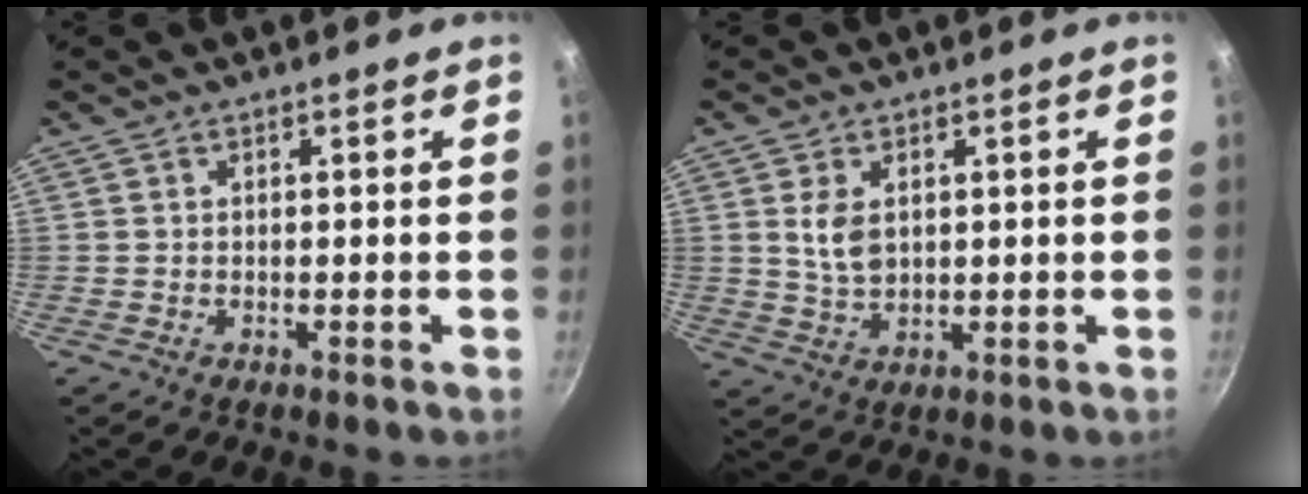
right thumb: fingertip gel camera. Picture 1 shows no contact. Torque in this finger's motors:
{"motor_torque": [-0.69, 0.54, 0.49, 0.08, 0.06]}